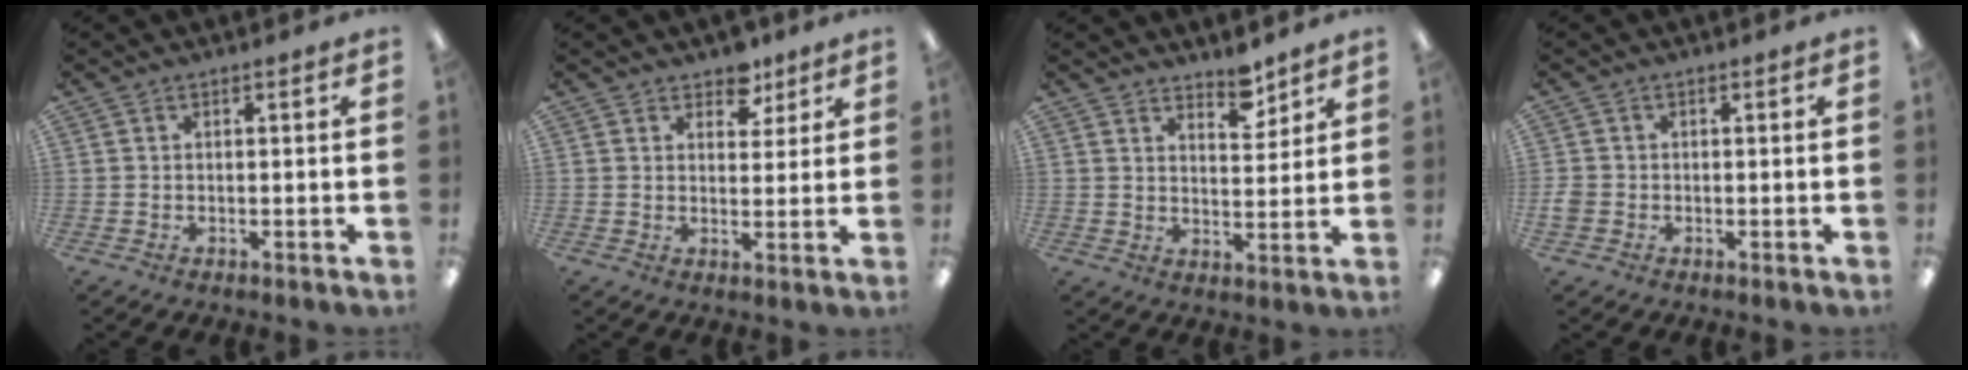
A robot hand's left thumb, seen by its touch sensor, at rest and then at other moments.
{"total": 6.0, "force": [4.5, 3.4, 1.8], "torque": [-0.010, -0.024, 0.077]}
{"total": 5.8, "force": [5.0, 2.1, 1.9], "torque": [-0.010, -0.039, 0.086]}
{"total": 2.1, "force": [-0.6, 1.8, 0.9], "torque": [-0.013, 0.003, -0.011]}